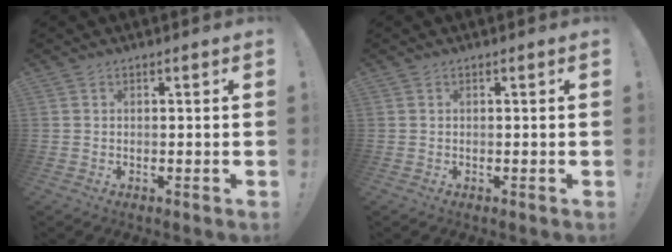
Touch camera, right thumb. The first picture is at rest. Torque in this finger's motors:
{"motor_torque": [0.00, 0.00, -0.28, 0.15, 0.01]}